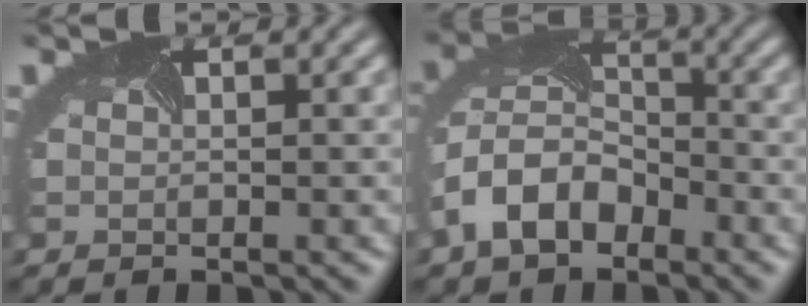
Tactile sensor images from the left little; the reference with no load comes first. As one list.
[{"total": 5.7, "force": [-2.8, 4.0, 3.0], "torque": [-0.076, 0.006, -0.067]}]